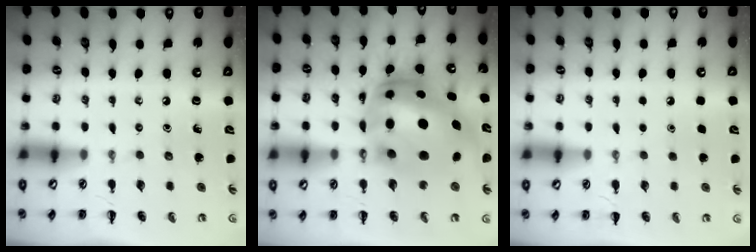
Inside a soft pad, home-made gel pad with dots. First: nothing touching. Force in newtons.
{"total": 17.3, "press": 16.7, "slide": 4.5}
{"total": 1.8, "press": 1.8, "slide": 0.1}